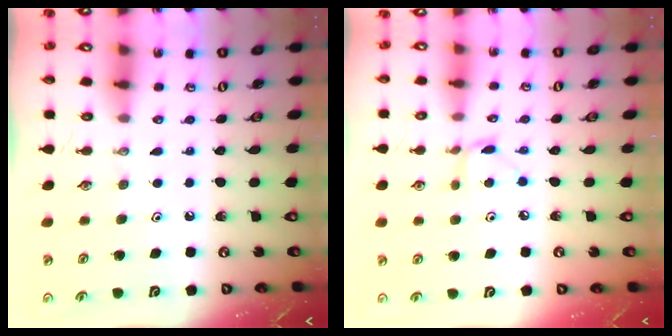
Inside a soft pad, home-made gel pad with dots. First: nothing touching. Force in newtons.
{"total": 4.7, "press": 4.6, "slide": 0.6}